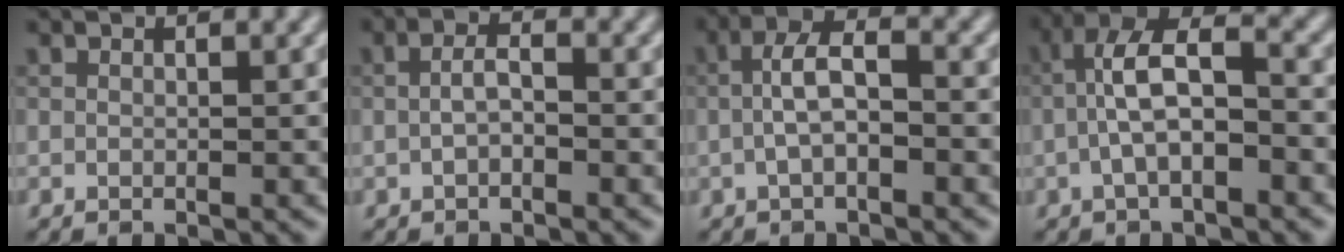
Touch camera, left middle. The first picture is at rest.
{"total": 1.7, "force": [-0.3, 0.9, 1.5], "torque": [-0.034, 0.007, -0.009]}
{"total": 3.5, "force": [-0.6, 1.5, 3.1], "torque": [-0.065, 0.013, -0.017]}
{"total": 5.5, "force": [-1.2, 2.2, 4.9], "torque": [-0.098, 0.018, -0.028]}